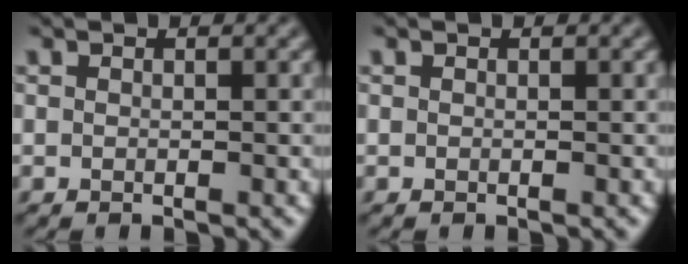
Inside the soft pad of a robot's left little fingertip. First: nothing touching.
{"total": 0.0}